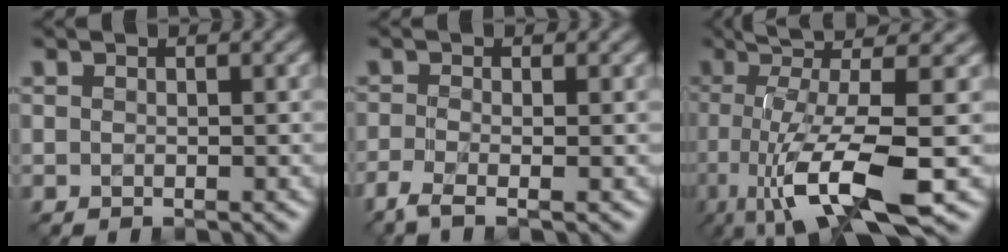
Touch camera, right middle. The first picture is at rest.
{"total": 2.8, "force": [-1.8, 0.7, 2.1], "torque": [-0.045, -0.015, -0.047]}
{"total": 11.4, "force": [-2.7, 2.9, 10.7], "torque": [-0.174, 0.001, -0.049]}